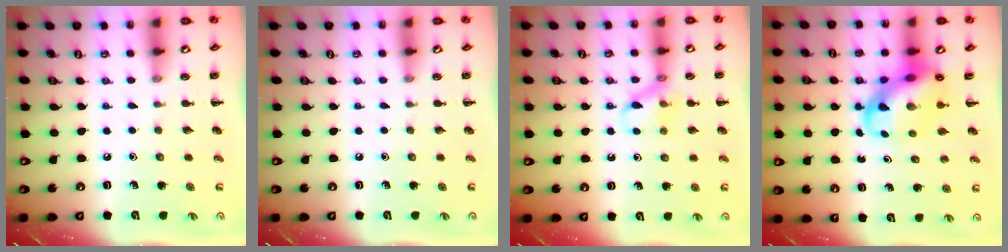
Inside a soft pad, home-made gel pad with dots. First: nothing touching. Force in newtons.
{"total": 0.0}
{"total": 9.9, "press": 9.9, "slide": 1.1}
{"total": 11.5, "press": 11.1, "slide": 3.0}